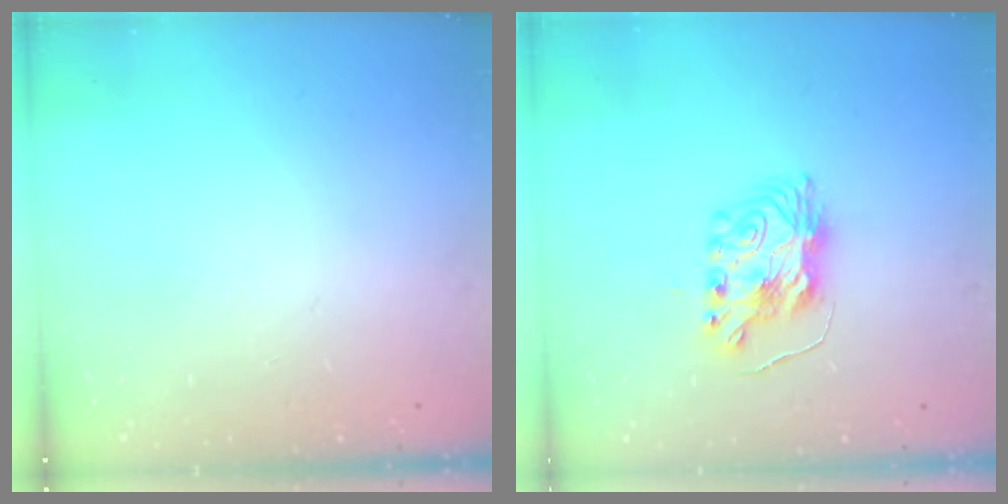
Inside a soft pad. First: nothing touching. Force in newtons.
{"total": 8.6, "press": 8.5, "slide": 0.7}